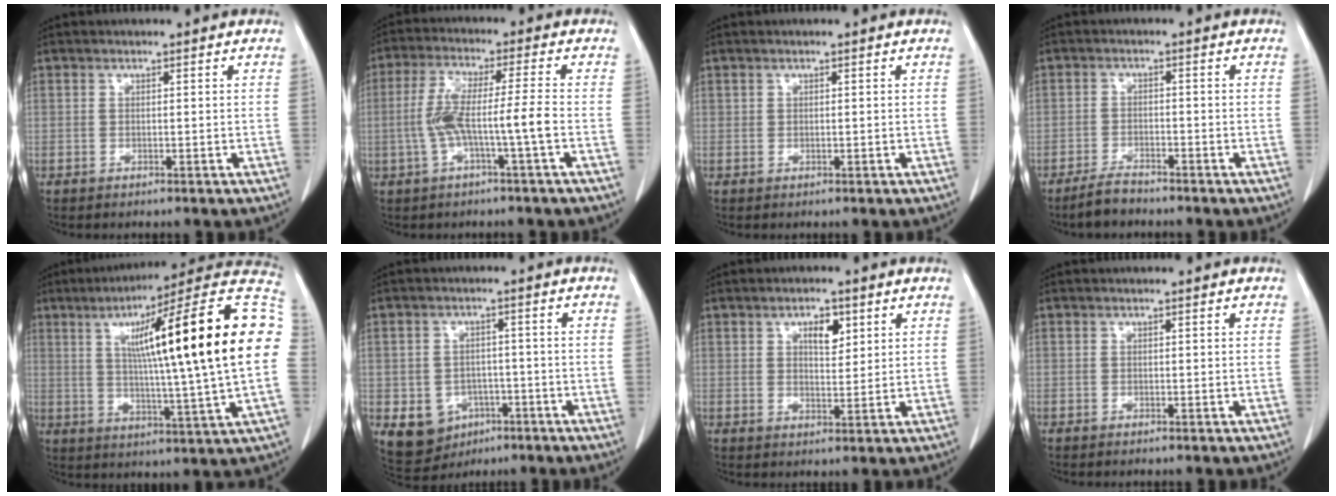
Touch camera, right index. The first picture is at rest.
{"total": 7.8, "force": [-1.8, -0.4, 7.5], "torque": [-0.153, 0.016, -0.031]}
{"total": 0.0}
{"total": 3.2, "force": [-2.9, 0.9, 1.1], "torque": [-0.026, -0.003, -0.053]}
{"total": 27.2, "force": [4.4, 0.6, 26.9], "torque": [-0.322, 0.045, 0.059]}
{"total": 7.8, "force": [-3.3, 6.6, 2.7], "torque": [-0.050, 0.007, -0.035]}
{"total": 4.0, "force": [1.9, 1.8, 3.1], "torque": [-0.049, -0.001, 0.031]}
{"total": 0.0}